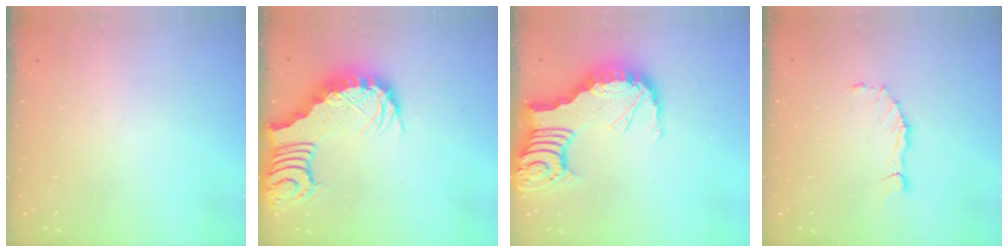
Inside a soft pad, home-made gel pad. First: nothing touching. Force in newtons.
{"total": 3.6, "press": 3.6, "slide": 0.7}
{"total": 13.7, "press": 13.6, "slide": 1.9}
{"total": 1.6, "press": 1.6, "slide": 0.3}